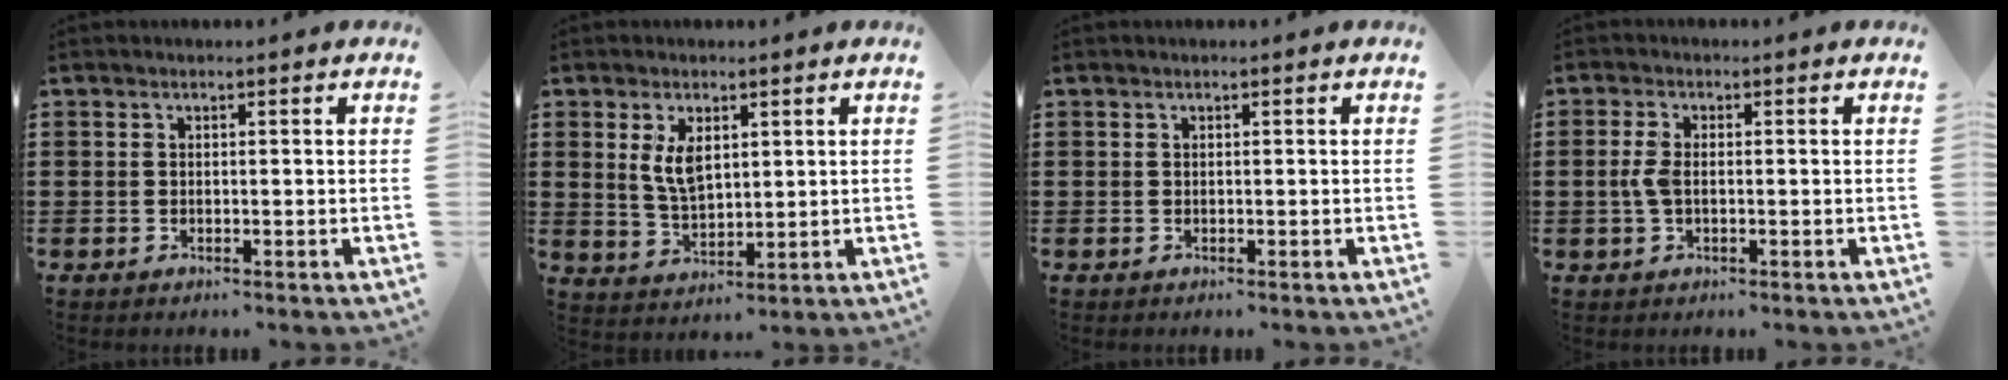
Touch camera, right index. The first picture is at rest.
{"total": 5.0, "force": [1.8, 2.6, 3.9], "torque": [-0.077, 0.002, 0.030]}
{"total": 0.0}
{"total": 3.1, "force": [-0.2, 1.4, 2.7], "torque": [-0.075, -0.005, -0.012]}